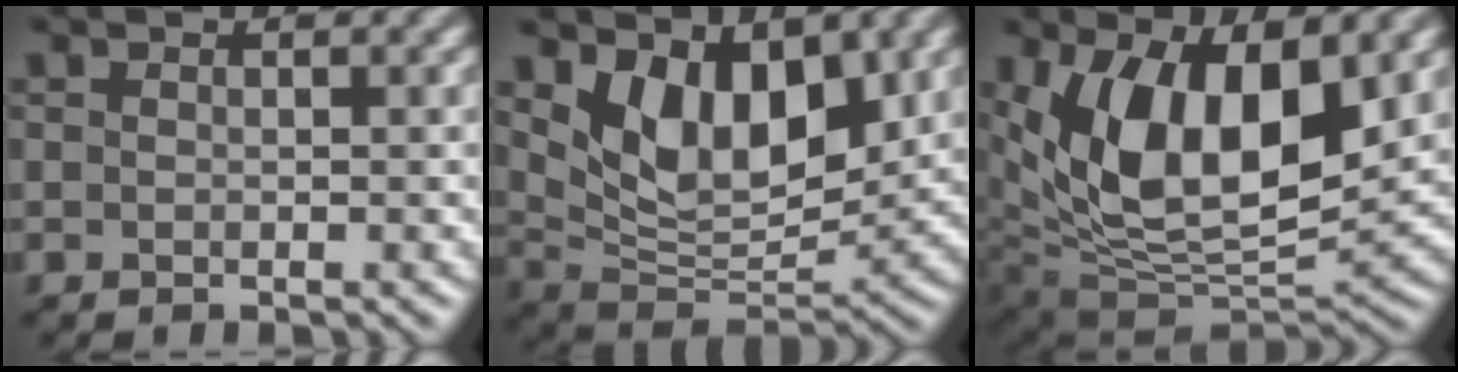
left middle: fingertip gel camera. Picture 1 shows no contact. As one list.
[{"total": 7.9, "force": [3.5, 4.2, 5.6], "torque": [-0.095, -0.022, 0.060]}, {"total": 12.1, "force": [4.1, 6.1, 9.6], "torque": [-0.163, -0.014, 0.071]}]